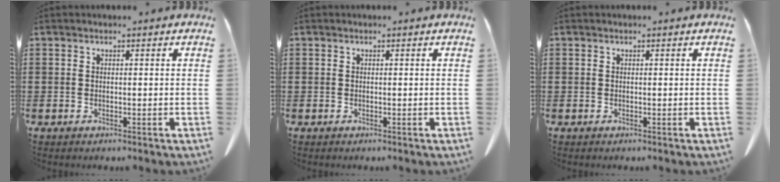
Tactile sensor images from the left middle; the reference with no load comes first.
{"total": 0.0}
{"total": 0.0}